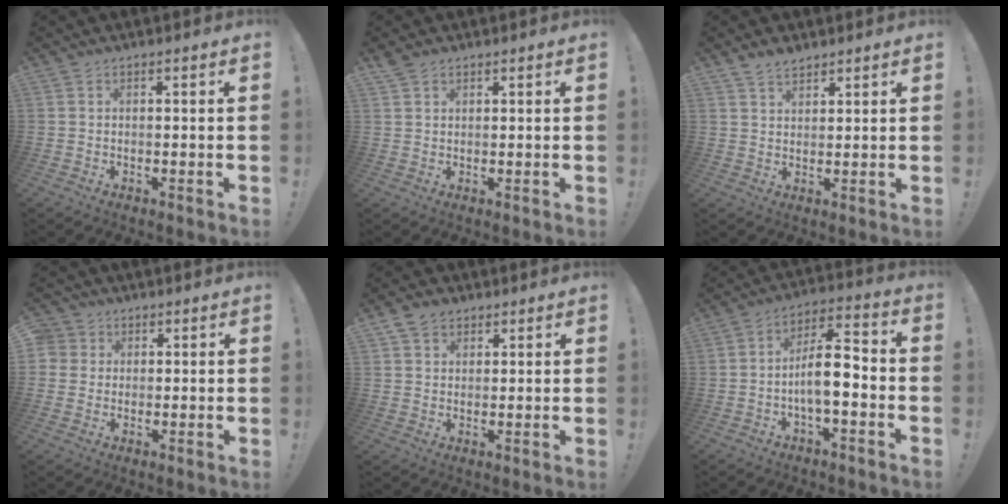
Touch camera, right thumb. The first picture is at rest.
{"total": 2.3, "force": [1.7, 1.2, 0.9], "torque": [-0.015, -0.008, 0.032]}
{"total": 4.1, "force": [3.5, 1.7, 1.2], "torque": [-0.021, -0.023, 0.065]}
{"total": 4.1, "force": [1.1, 3.8, 0.8], "torque": [-0.014, -0.001, 0.021]}
{"total": 4.9, "force": [2.8, 3.7, 1.7], "torque": [-0.029, -0.004, 0.054]}
{"total": 11.2, "force": [-2.9, 4.0, 10.1], "torque": [-0.174, 0.012, -0.055]}